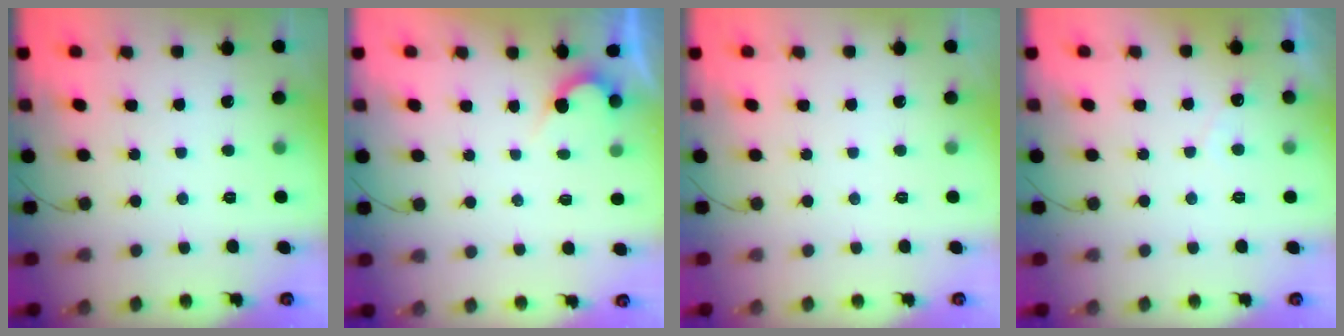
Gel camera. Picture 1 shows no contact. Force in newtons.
{"total": 2.1, "press": 2.1, "slide": 0.1}
{"total": 0.0}
{"total": 3.0, "press": 3.0, "slide": 0.1}